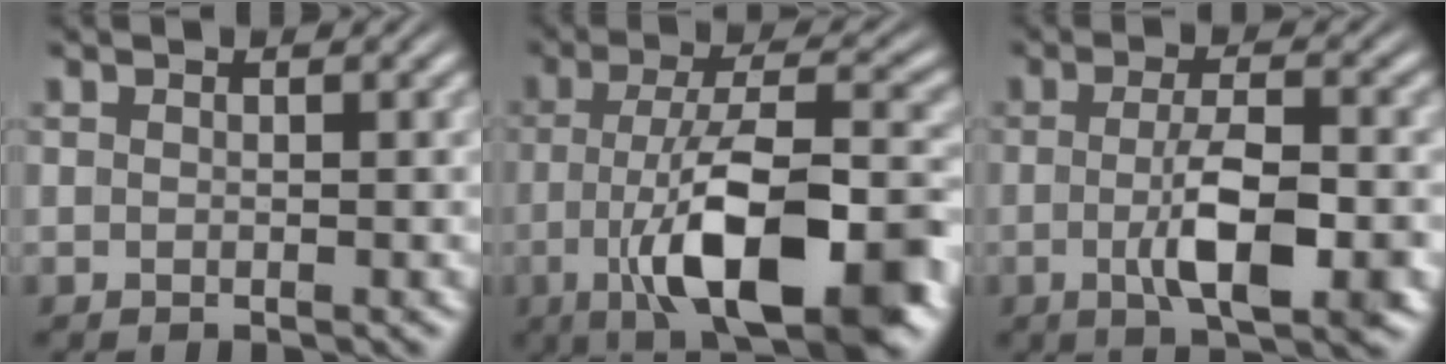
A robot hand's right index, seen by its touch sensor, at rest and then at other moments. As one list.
[{"total": 12.4, "force": [-4.4, 4.3, 10.8], "torque": [-0.174, -0.021, -0.058]}, {"total": 5.7, "force": [-1.3, 1.4, 5.4], "torque": [-0.092, -0.009, -0.020]}]